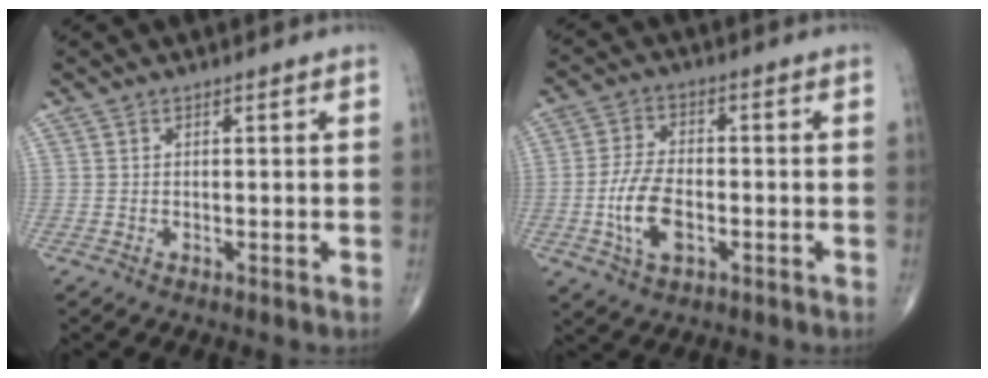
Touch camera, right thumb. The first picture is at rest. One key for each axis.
{"total": 9.3, "fx": -2.4, "fy": 5.1, "fz": 7.4, "tx": -0.147, "ty": 0.009, "tz": -0.045}